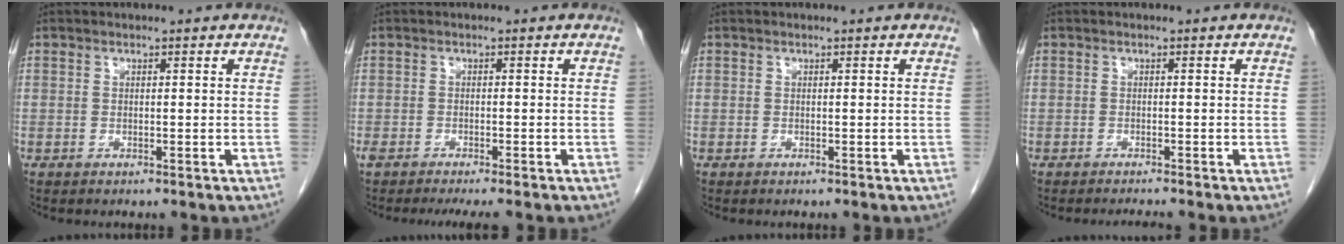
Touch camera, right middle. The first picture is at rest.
{"total": 6.8, "force": [-5.6, 0.9, 3.6], "torque": [-0.051, -0.007, -0.085]}
{"total": 0.0}
{"total": 1.4, "force": [-1.3, -0.5, 0.3], "torque": [-0.006, -0.004, -0.021]}